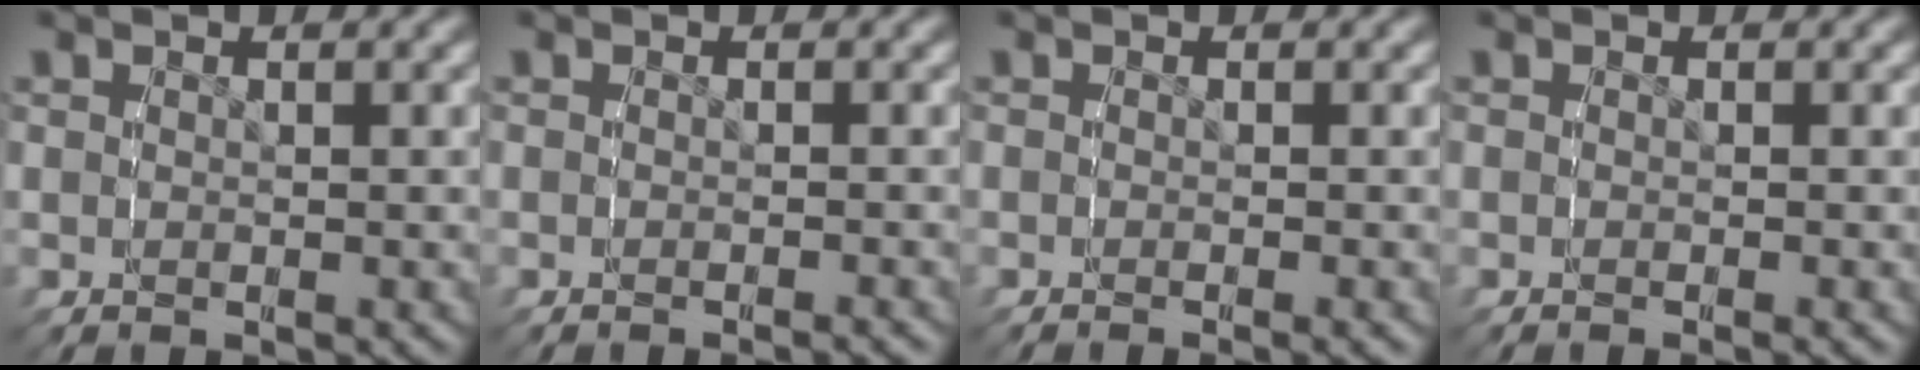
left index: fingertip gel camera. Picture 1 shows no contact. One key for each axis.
{"total": 1.5, "fx": -1.2, "fy": 0.1, "fz": 0.7, "tx": -0.006, "ty": 0.004, "tz": -0.022}
{"total": 1.8, "fx": -1.4, "fy": 0.2, "fz": 1.2, "tx": -0.010, "ty": 0.000, "tz": -0.021}
{"total": 1.4, "fx": -1.1, "fy": 0.2, "fz": 0.9, "tx": -0.004, "ty": 0.003, "tz": -0.018}